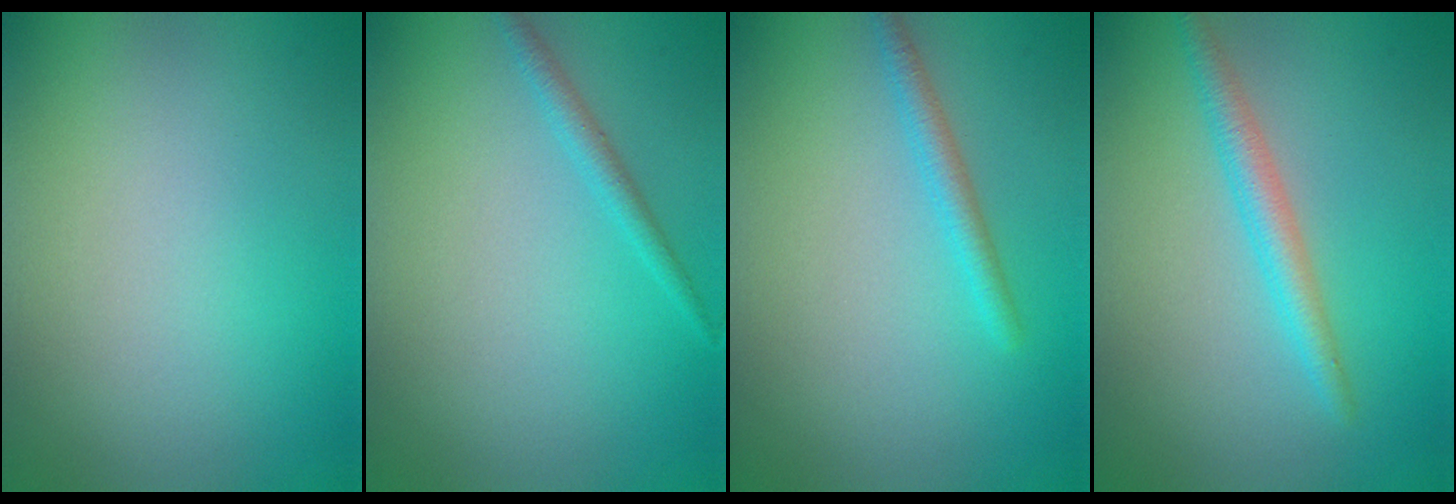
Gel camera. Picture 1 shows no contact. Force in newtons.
{"total": 1.3, "press": 1.3, "slide": 0.1}
{"total": 1.6, "press": 1.6, "slide": 0.1}
{"total": 2.4, "press": 2.4, "slide": 0.1}